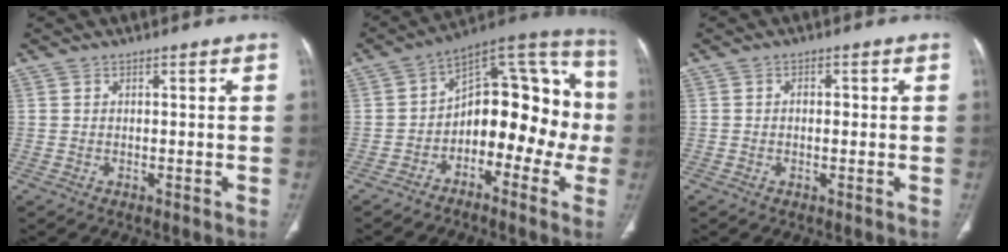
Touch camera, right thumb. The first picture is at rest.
{"total": 17.9, "force": [-3.8, 10.8, 13.8], "torque": [-0.124, 0.086, -0.066]}
{"total": 1.6, "force": [0.0, 1.0, 1.3], "torque": [-0.016, 0.004, -0.002]}